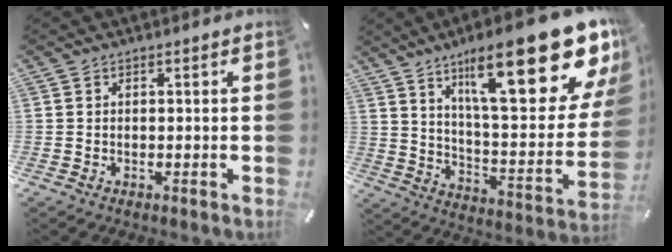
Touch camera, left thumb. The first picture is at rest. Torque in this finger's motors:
{"motor_torque": [2.58, 2.43, 2.06, -0.71, 0.58]}